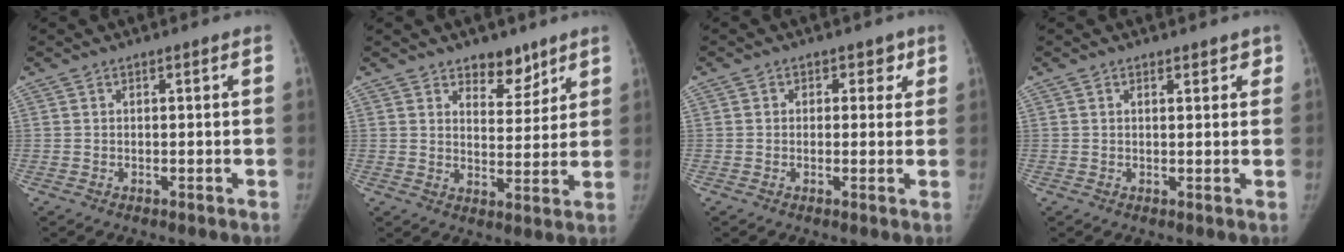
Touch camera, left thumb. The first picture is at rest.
{"total": 7.0, "force": [5.0, 3.8, 3.0], "torque": [-0.006, -0.034, 0.079]}
{"total": 3.1, "force": [1.1, 2.7, 1.2], "torque": [0.019, 0.000, 0.006]}
{"total": 2.1, "force": [1.3, 1.1, 1.1], "torque": [0.000, -0.005, 0.014]}